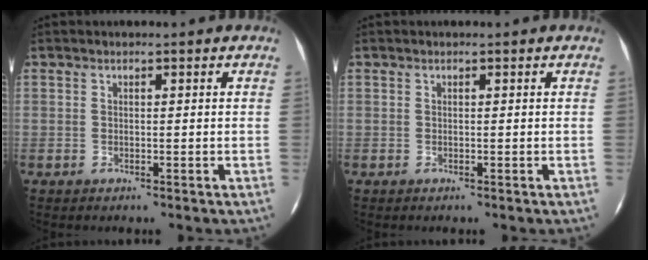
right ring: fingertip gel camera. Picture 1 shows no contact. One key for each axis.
{"total": 0.0}